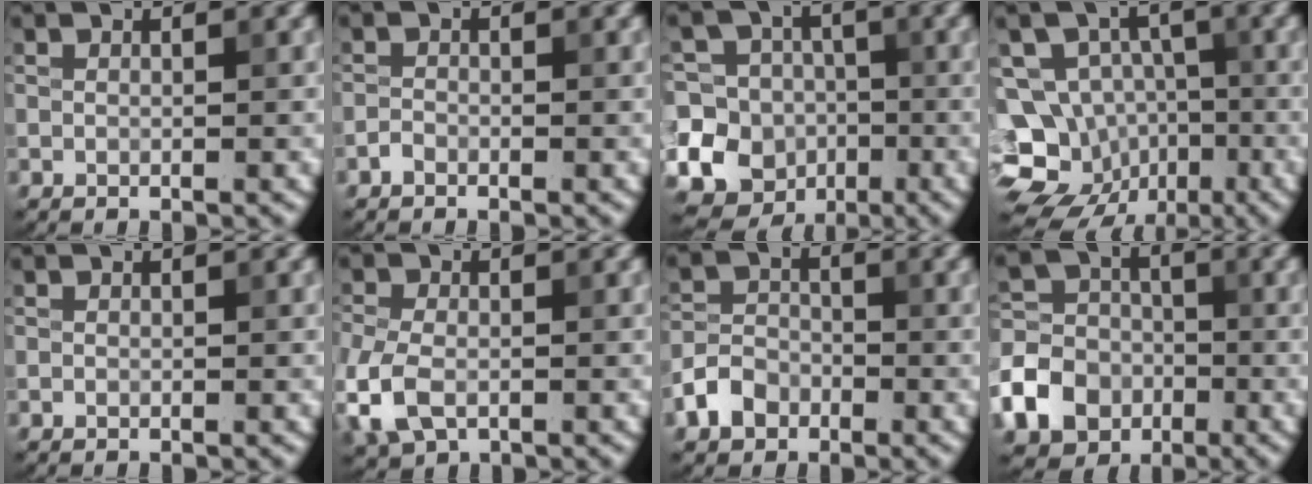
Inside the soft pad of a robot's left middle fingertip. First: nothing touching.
{"total": 0.8, "force": [-0.6, 0.4, 0.2], "torque": [-0.002, 0.000, -0.015]}
{"total": 18.6, "force": [-5.3, 17.4, 3.9], "torque": [-0.115, -0.010, -0.112]}
{"total": 13.6, "force": [-5.5, 11.5, 4.7], "torque": [-0.095, -0.004, -0.094]}
{"total": 0.0}
{"total": 4.9, "force": [-1.9, 3.2, 3.2], "torque": [-0.086, -0.008, -0.044]}
{"total": 3.5, "force": [-2.0, 2.5, 1.3], "torque": [-0.027, 0.004, -0.043]}
{"total": 8.7, "force": [-3.7, 7.2, 3.3], "torque": [-0.066, -0.014, -0.089]}